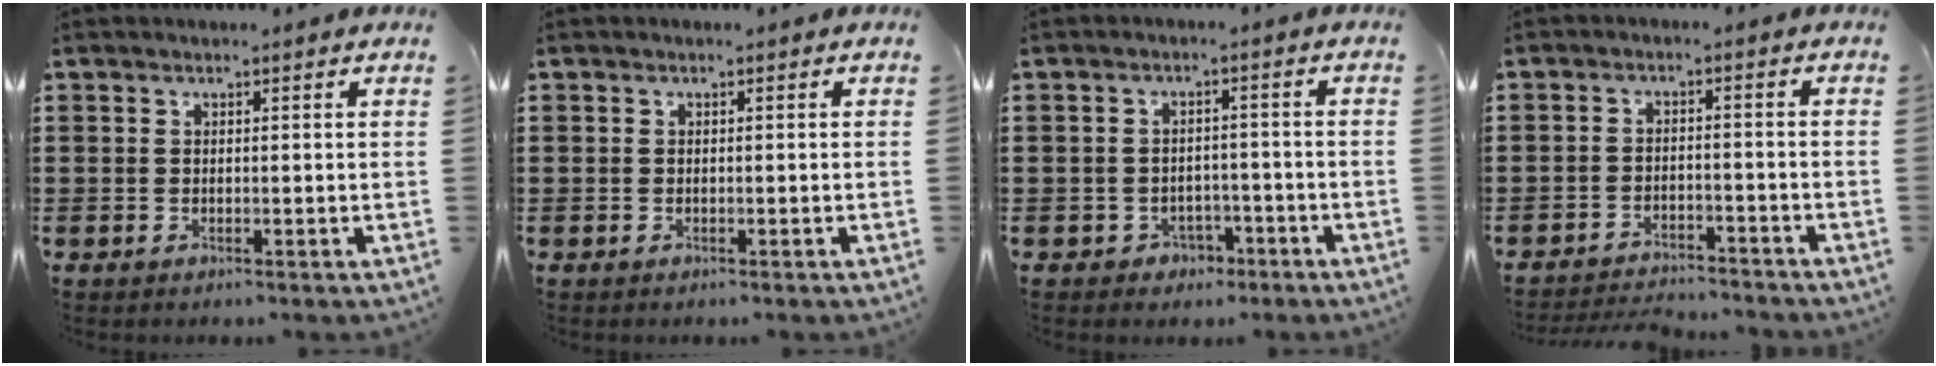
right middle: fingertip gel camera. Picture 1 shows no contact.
{"total": 0.0}
{"total": 2.3, "force": [-1.8, 1.4, 0.2], "torque": [-0.012, 0.001, -0.040]}
{"total": 3.2, "force": [-3.2, 0.4, 0.2], "torque": [-0.009, 0.002, -0.069]}